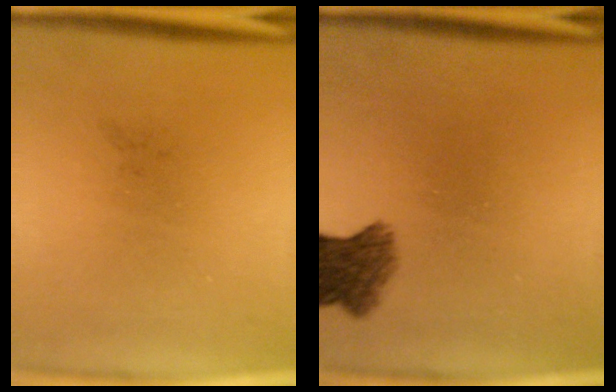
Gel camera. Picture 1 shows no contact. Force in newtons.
{"total": 5.3}